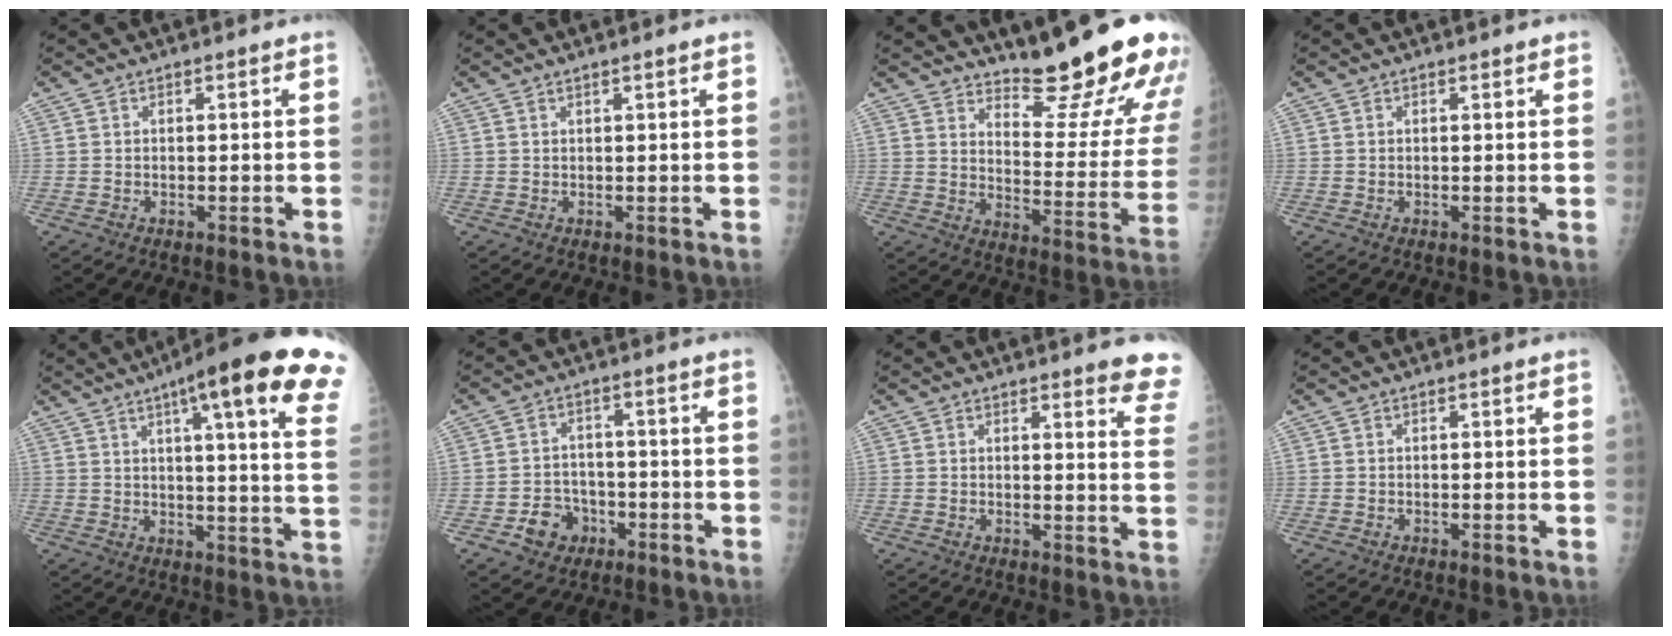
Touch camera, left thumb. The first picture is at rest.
{"total": 0.7, "force": [0.5, -0.1, 0.5], "torque": [-0.013, -0.004, 0.012]}
{"total": 21.9, "force": [18.0, 4.0, 11.7], "torque": [-0.128, -0.161, 0.239]}
{"total": 0.7, "force": [0.5, 0.2, 0.4], "torque": [-0.006, -0.001, 0.005]}
{"total": 24.0, "force": [13.4, 3.6, 19.6], "torque": [-0.237, -0.024, 0.158]}
{"total": 6.2, "force": [-2.8, 5.1, 2.0], "torque": [-0.006, 0.022, -0.042]}
{"total": 8.8, "force": [7.3, 1.6, 4.7], "torque": [-0.024, -0.038, 0.059]}
{"total": 0.0}